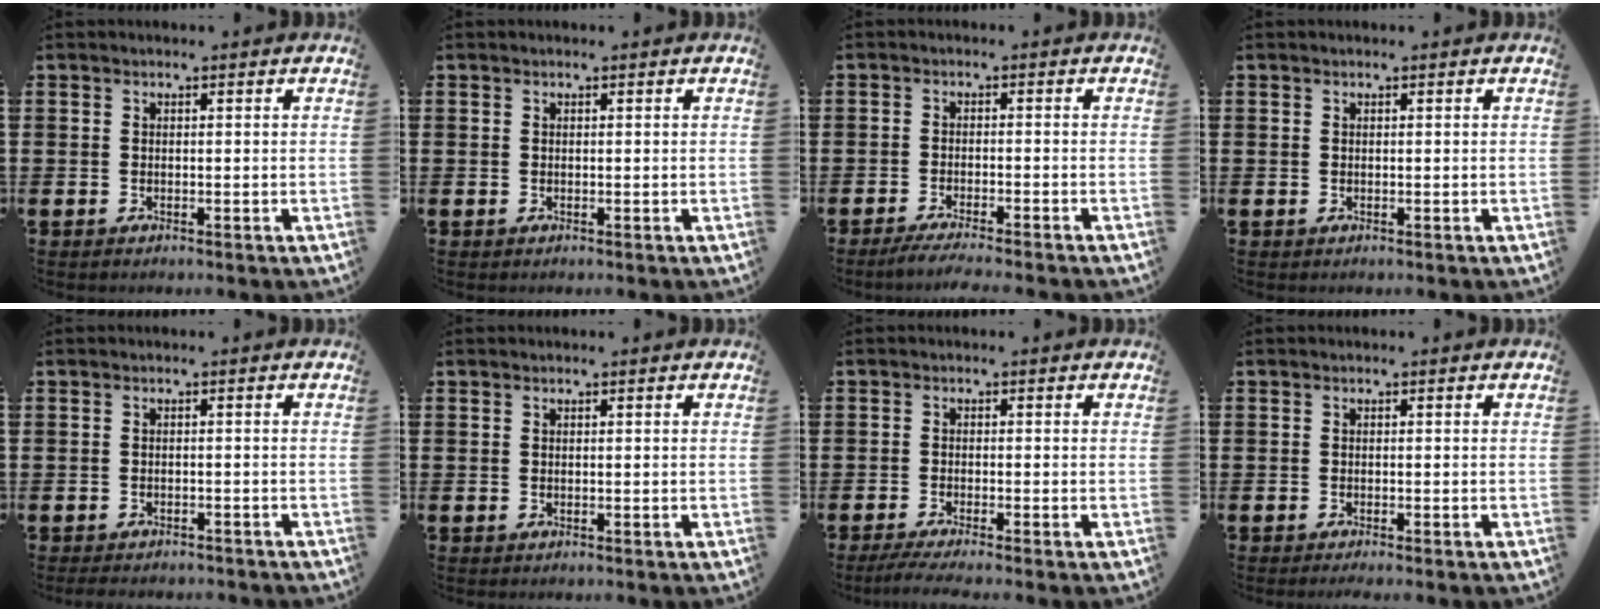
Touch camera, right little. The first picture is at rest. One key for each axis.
{"total": 0.0}
{"total": 2.6, "fx": -2.2, "fy": -0.2, "fz": 1.4, "tx": -0.020, "ty": -0.002, "tz": -0.041}
{"total": 0.0}
{"total": 0.8, "fx": -0.8, "fy": 0.1, "fz": 0.1, "tx": -0.006, "ty": 0.000, "tz": -0.016}
{"total": 0.0}
{"total": 1.7, "fx": -1.0, "fy": 0.0, "fz": 1.3, "tx": -0.020, "ty": 0.001, "tz": -0.019}
{"total": 0.6, "fx": -0.5, "fy": -0.1, "fz": 0.3, "tx": -0.004, "ty": -0.003, "tz": -0.009}